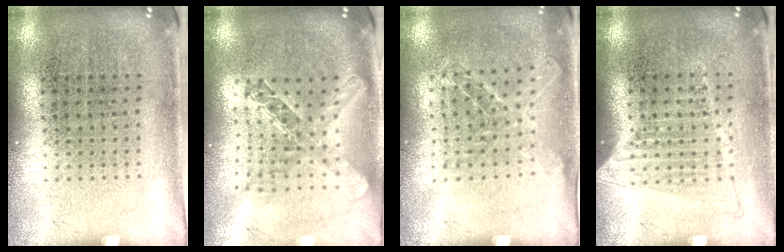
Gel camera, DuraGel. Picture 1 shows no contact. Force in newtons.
{"total": 2.1, "press": 1.7, "slide": 1.1}
{"total": 1.1, "press": 1.1, "slide": 0.1}
{"total": 1.2, "press": 1.1, "slide": 0.5}